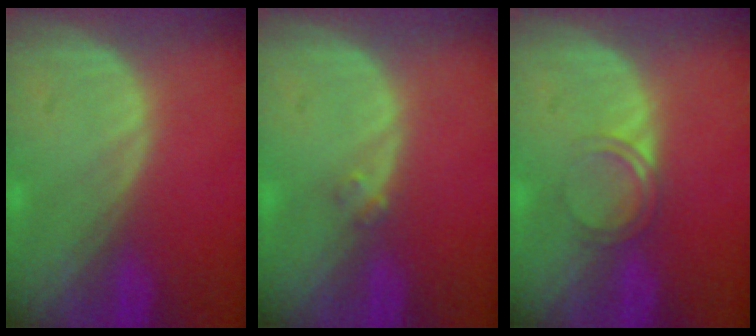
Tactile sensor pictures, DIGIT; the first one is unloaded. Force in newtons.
{"total": 1.2, "press": 1.1, "slide": 0.6}
{"total": 2.4, "press": 2.4, "slide": 0.2}